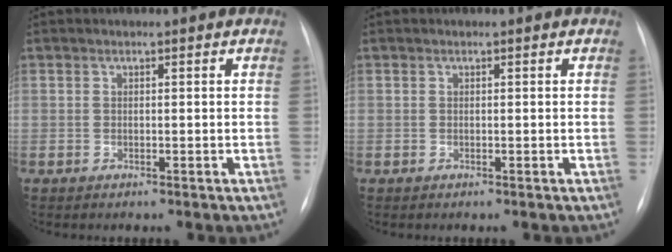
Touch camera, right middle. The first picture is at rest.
{"total": 0.0}